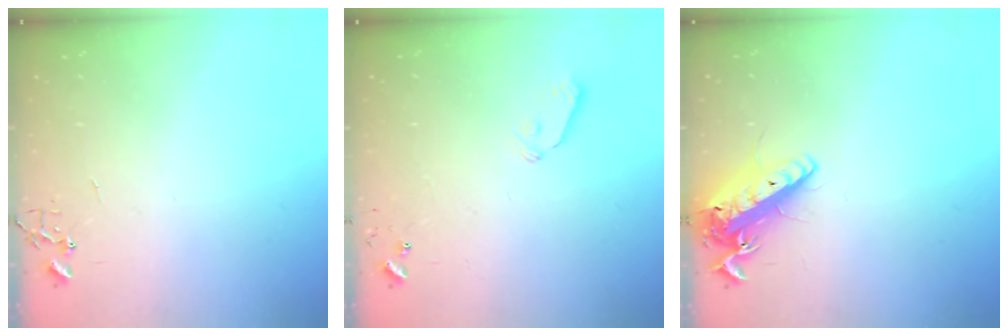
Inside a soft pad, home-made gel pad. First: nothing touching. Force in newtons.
{"total": 5.9, "press": 5.9, "slide": 0.5}
{"total": 14.0, "press": 13.8, "slide": 2.7}